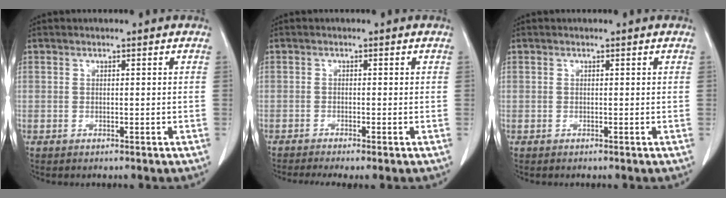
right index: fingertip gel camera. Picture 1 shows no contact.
{"total": 3.4, "force": [-2.5, 0.3, 2.3], "torque": [-0.037, -0.008, -0.041]}
{"total": 0.0}